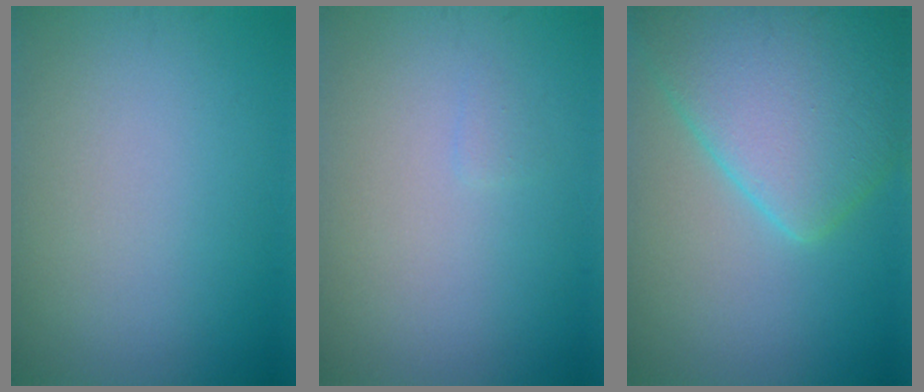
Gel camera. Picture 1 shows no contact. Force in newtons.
{"total": 0.5, "press": 0.5, "slide": 0.1}
{"total": 9.5, "press": 9.4, "slide": 0.4}